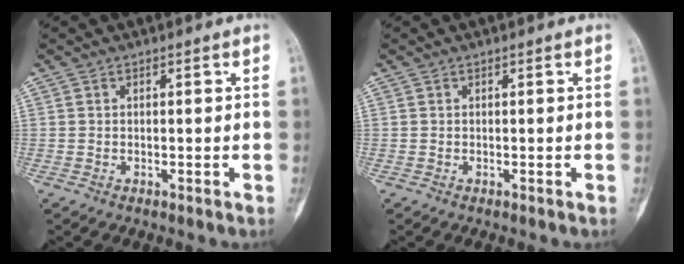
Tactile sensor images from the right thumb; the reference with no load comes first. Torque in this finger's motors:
{"motor_torque": [0.01, 0.00, 0.03, -0.03, 0.00]}